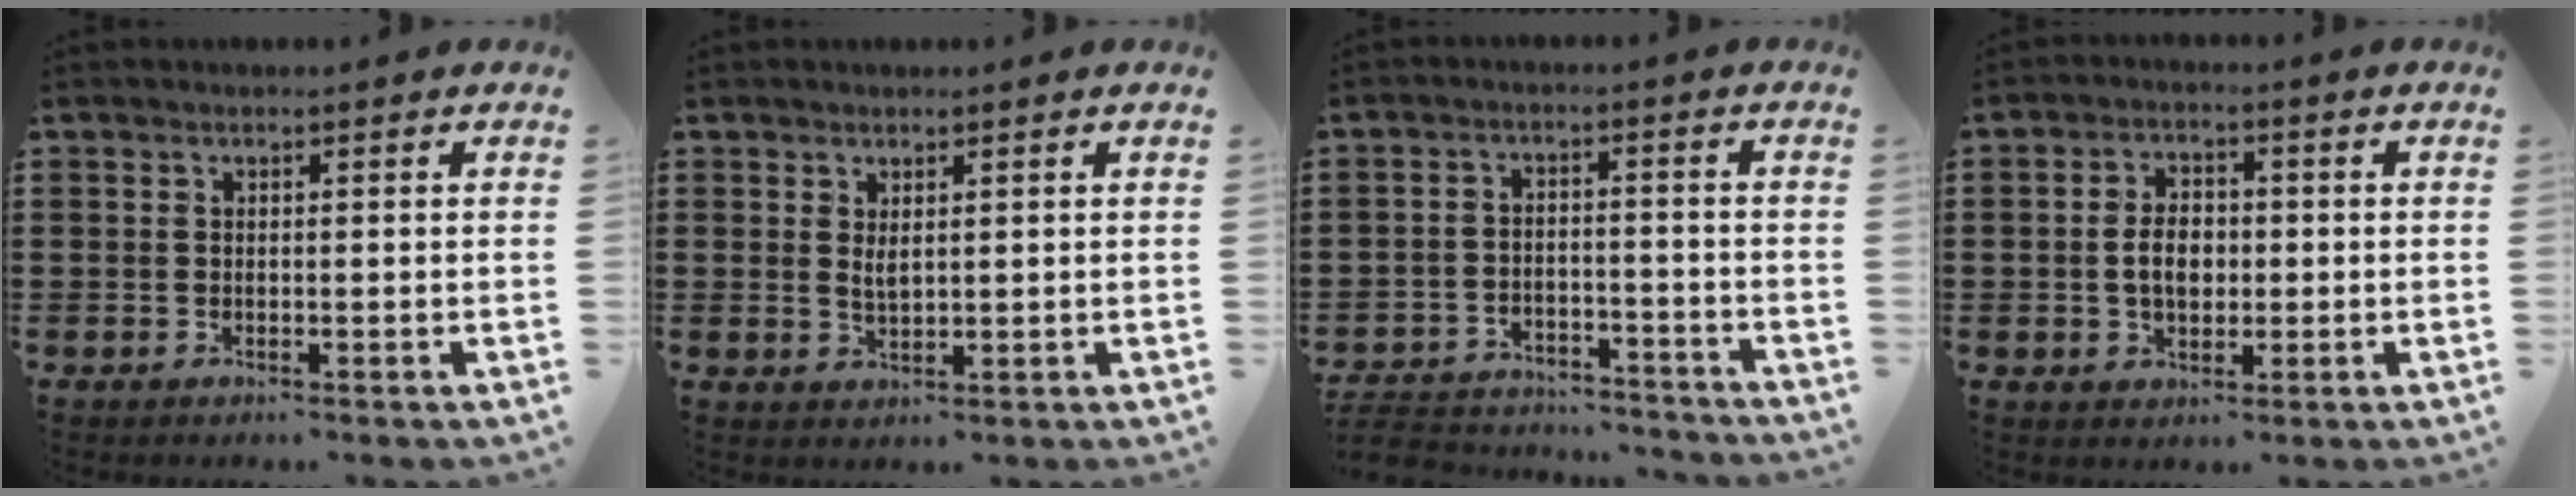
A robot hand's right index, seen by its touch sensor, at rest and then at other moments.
{"total": 1.9, "force": [1.1, 0.6, 1.4], "torque": [-0.028, 0.003, 0.020]}
{"total": 5.3, "force": [-5.2, 0.9, 0.8], "torque": [-0.025, 0.004, -0.106]}
{"total": 4.6, "force": [-0.2, 3.1, 3.4], "torque": [-0.060, 0.009, -0.008]}